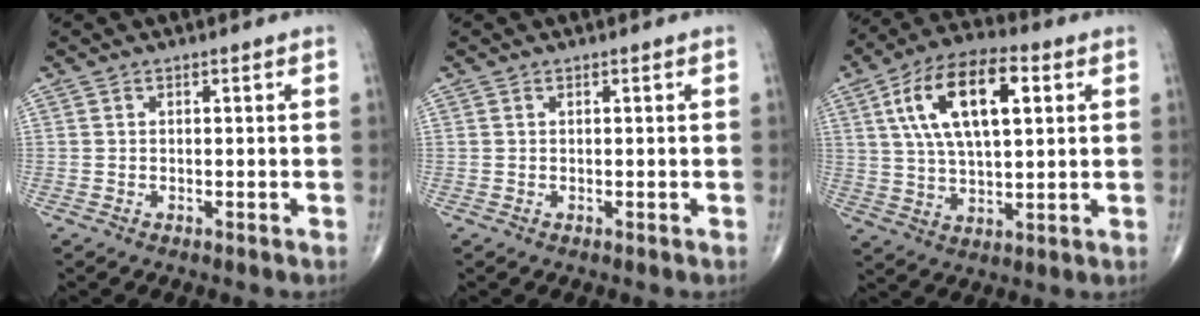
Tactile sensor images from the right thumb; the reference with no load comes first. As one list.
[{"total": 0.0}, {"total": 16.6, "force": [5.1, 7.5, 13.9], "torque": [-0.243, 0.007, 0.087]}]